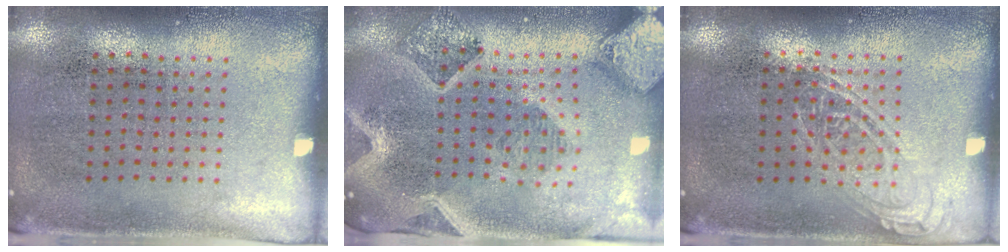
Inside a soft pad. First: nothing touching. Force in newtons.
{"total": 2.8, "press": 2.5, "slide": 1.3}
{"total": 1.0, "press": 1.0, "slide": 0.1}